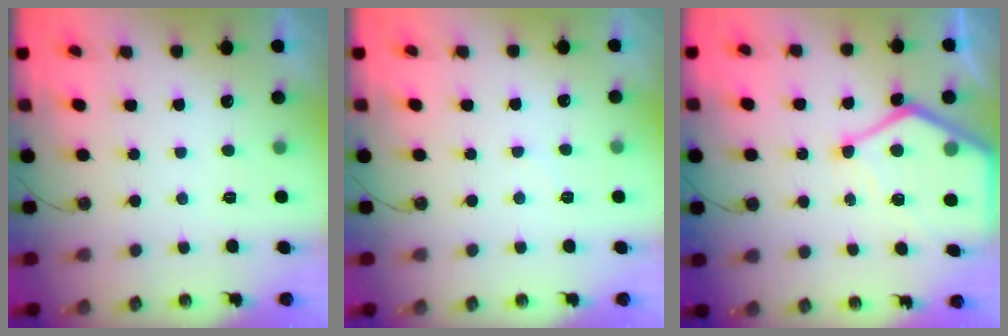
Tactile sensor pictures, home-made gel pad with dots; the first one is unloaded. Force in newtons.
{"total": 4.4, "press": 4.3, "slide": 0.7}
{"total": 13.3, "press": 13.3, "slide": 0.7}